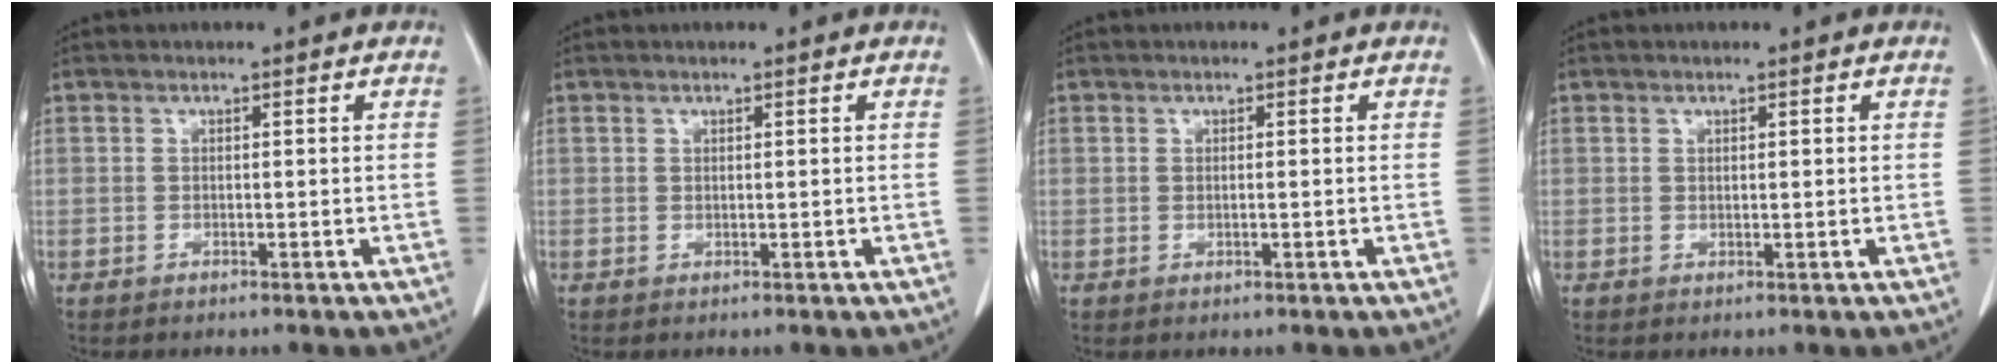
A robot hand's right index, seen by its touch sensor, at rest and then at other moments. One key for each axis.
{"total": 0.0}
{"total": 0.7, "fx": 0.0, "fy": 0.2, "fz": 0.7, "tx": -0.019, "ty": -0.004, "tz": 0.002}
{"total": 0.7, "fx": 0.3, "fy": 0.2, "fz": 0.6, "tx": -0.013, "ty": -0.002, "tz": 0.006}